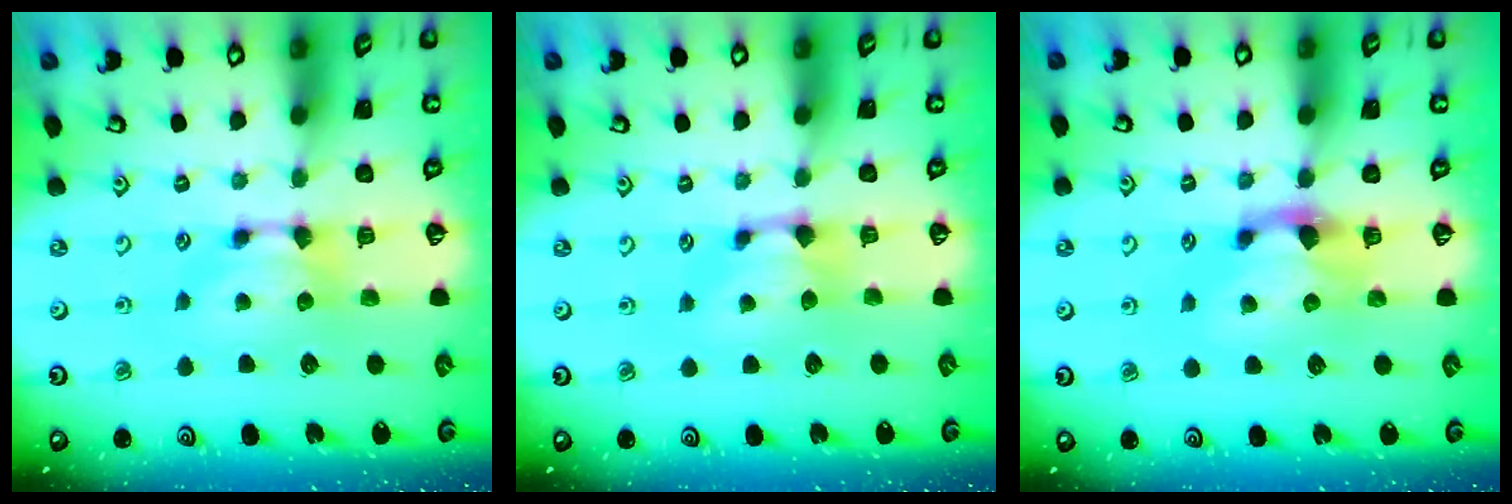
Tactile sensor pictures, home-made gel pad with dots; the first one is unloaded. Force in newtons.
{"total": 0.9, "press": 0.2, "slide": 0.8}
{"total": 1.9, "press": 1.4, "slide": 1.2}